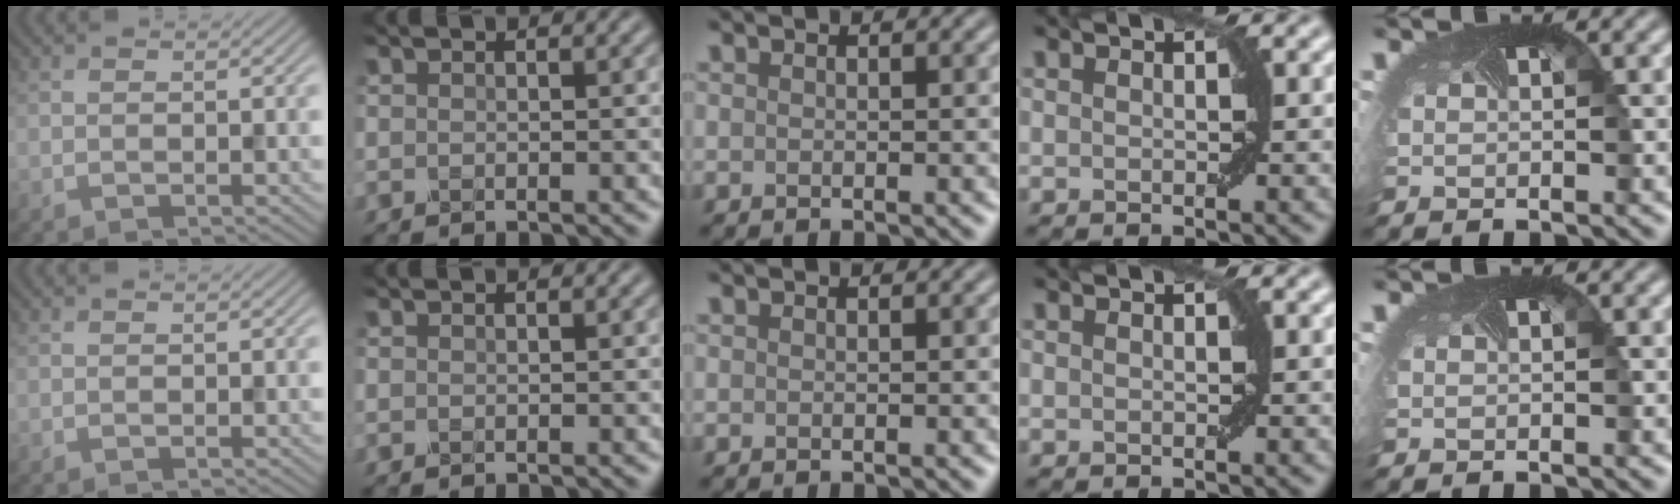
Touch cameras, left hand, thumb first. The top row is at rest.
{}